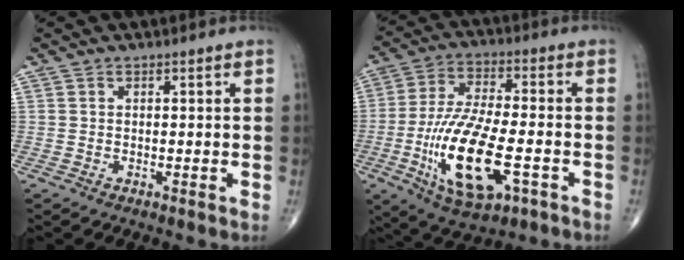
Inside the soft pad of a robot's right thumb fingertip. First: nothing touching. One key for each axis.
{"total": 18.0, "fx": -5.4, "fy": 7.0, "fz": 15.7, "tx": -0.312, "ty": 0.010, "tz": -0.086}